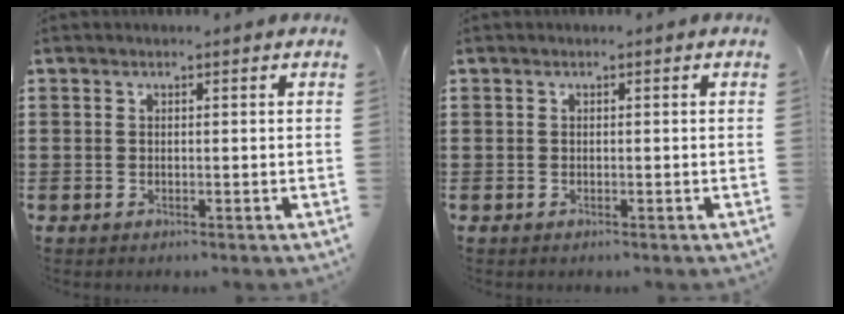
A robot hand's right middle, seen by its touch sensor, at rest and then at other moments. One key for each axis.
{"total": 0.0}